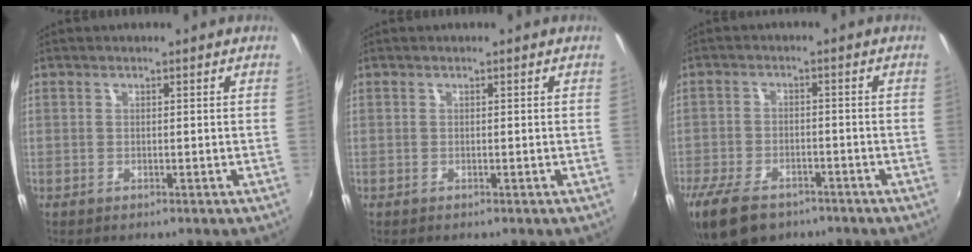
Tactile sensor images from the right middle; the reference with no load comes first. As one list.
[{"total": 0.0}, {"total": 12.6, "force": [-8.9, 6.3, 6.3], "torque": [-0.163, -0.030, -0.157]}]